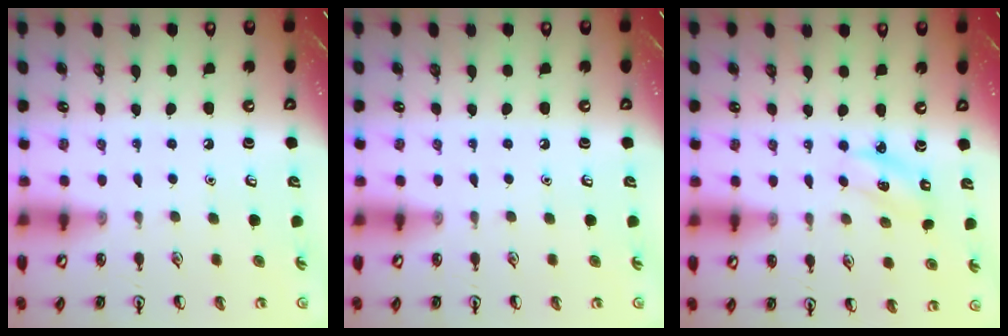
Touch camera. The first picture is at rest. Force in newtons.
{"total": 0.0}
{"total": 2.2, "press": 2.1, "slide": 0.5}